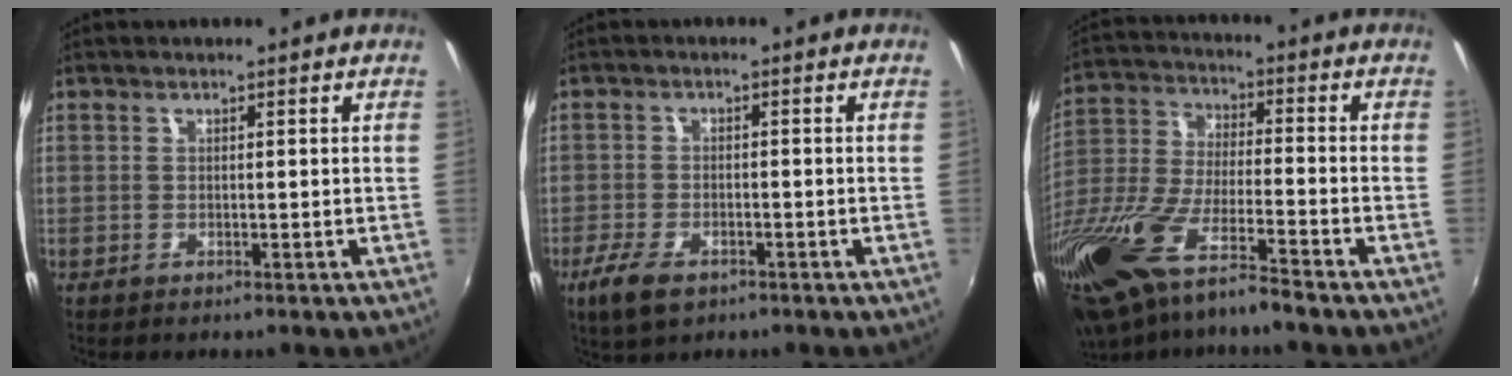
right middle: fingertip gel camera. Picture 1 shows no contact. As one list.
[{"total": 6.3, "force": [-3.8, 3.0, 3.9], "torque": [-0.100, -0.015, -0.069]}, {"total": 22.0, "force": [-15.4, 4.9, 14.9], "torque": [-0.316, -0.050, -0.288]}]